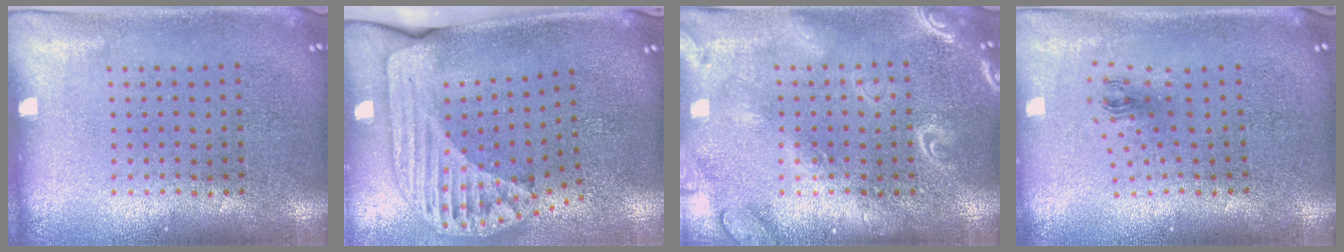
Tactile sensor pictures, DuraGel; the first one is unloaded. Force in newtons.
{"total": 2.4, "press": 1.7, "slide": 1.7}
{"total": 3.9, "press": 3.9, "slide": 0.5}
{"total": 1.0, "press": 0.5, "slide": 0.9}